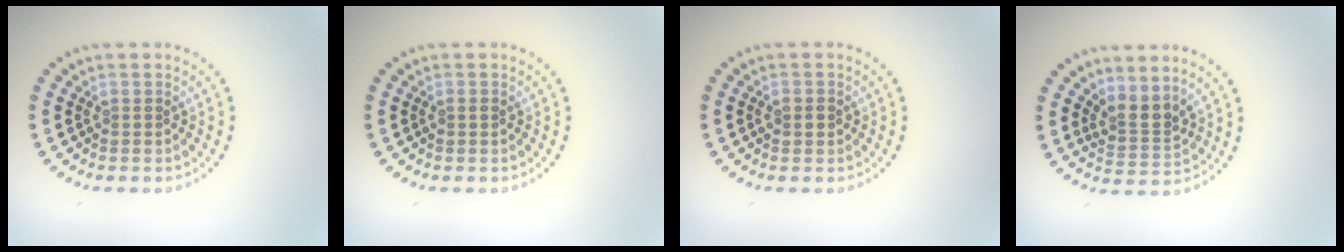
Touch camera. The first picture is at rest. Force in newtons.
{"total": 0.8, "press": 0.8, "slide": 0.1}
{"total": 1.6, "press": 1.6, "slide": 0.1}
{"total": 2.6, "press": 1.9, "slide": 1.8}